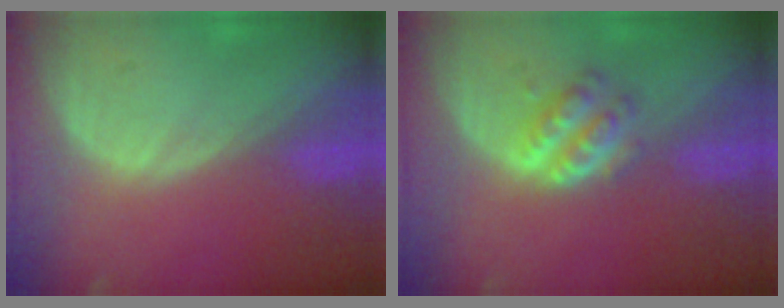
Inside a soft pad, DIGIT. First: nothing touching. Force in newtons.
{"total": 4.7, "press": 4.4, "slide": 1.7}